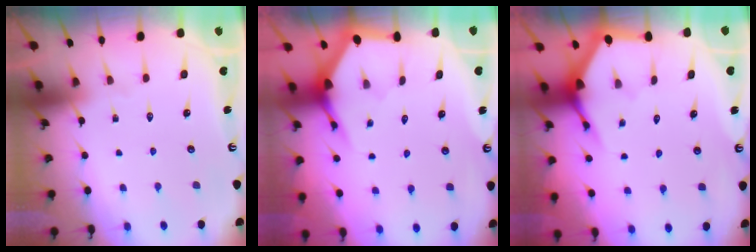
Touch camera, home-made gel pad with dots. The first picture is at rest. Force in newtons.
{"total": 3.8, "press": 3.8, "slide": 0.5}
{"total": 3.8, "press": 3.8, "slide": 0.4}